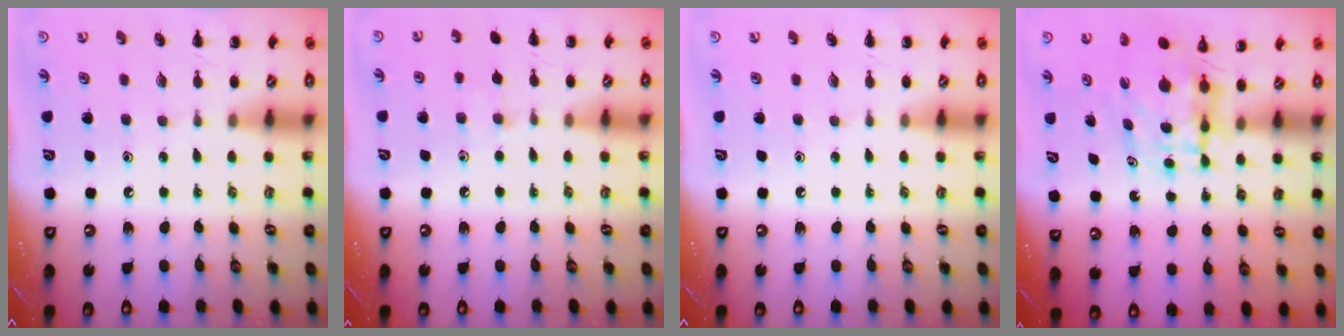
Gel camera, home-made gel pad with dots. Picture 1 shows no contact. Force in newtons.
{"total": 5.5, "press": 5.1, "slide": 2.0}
{"total": 0.0}
{"total": 5.3, "press": 5.3, "slide": 0.7}